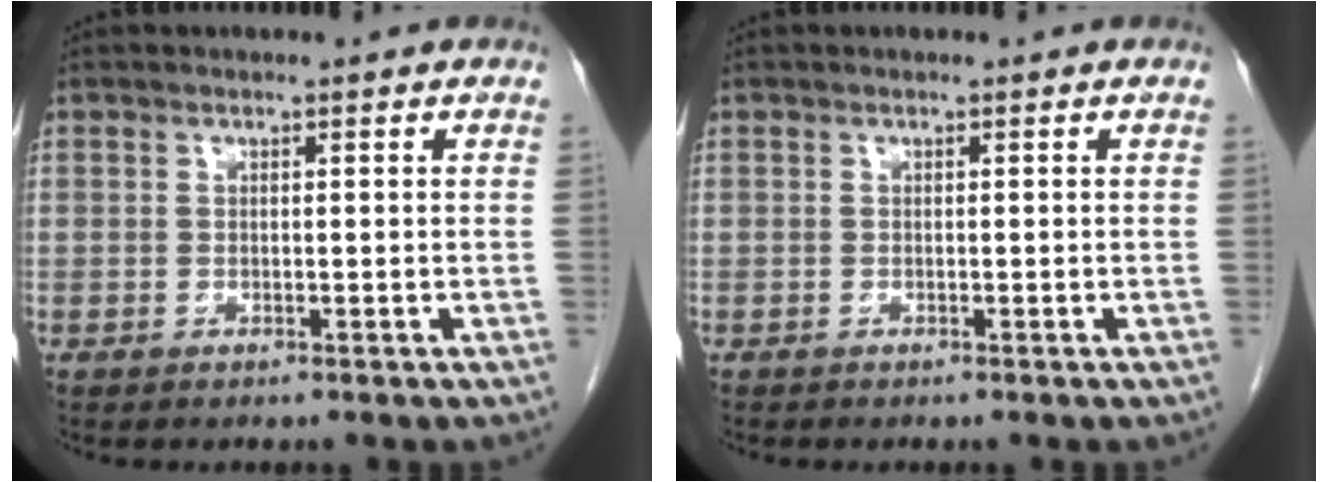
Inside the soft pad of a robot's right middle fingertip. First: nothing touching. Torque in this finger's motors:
{"motor_torque": [-0.36, -0.02, 0.00, -0.01]}